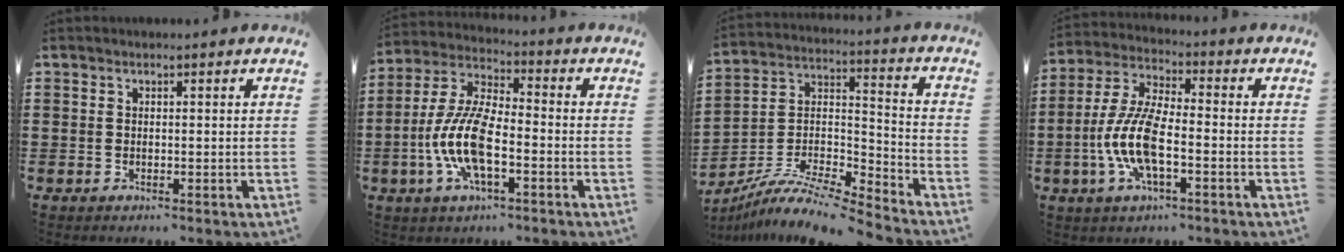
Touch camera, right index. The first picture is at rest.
{"total": 10.5, "force": [-3.2, 3.9, 9.2], "torque": [-0.223, -0.009, -0.068]}
{"total": 9.3, "force": [-8.5, 1.3, 3.7], "torque": [-0.076, 0.006, -0.173]}
{"total": 9.5, "force": [-2.8, 3.4, 8.4], "torque": [-0.204, -0.012, -0.060]}